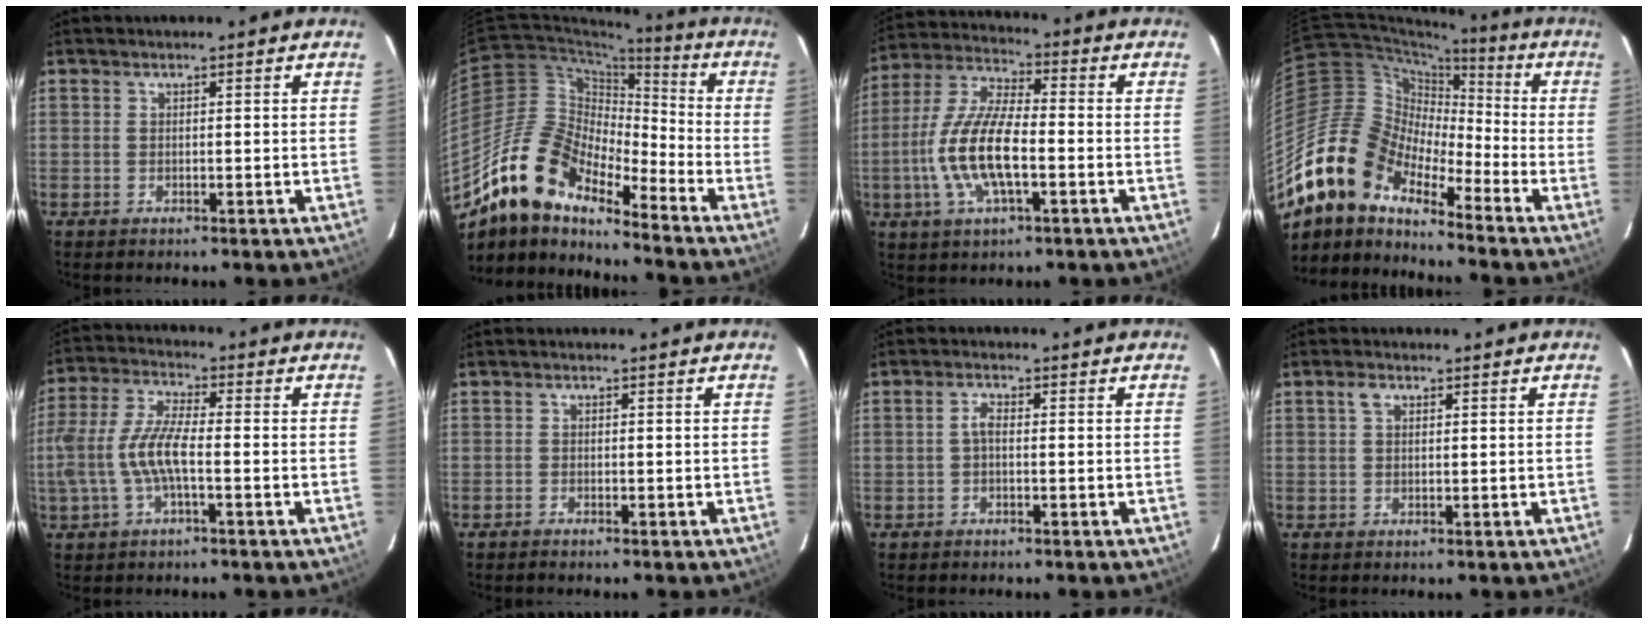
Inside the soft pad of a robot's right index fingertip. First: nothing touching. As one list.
[{"total": 15.8, "force": [-12.7, 5.5, 7.6], "torque": [-0.131, 0.001, -0.252]}, {"total": 13.8, "force": [-3.3, 4.6, 12.5], "torque": [-0.262, -0.002, -0.067]}, {"total": 16.0, "force": [-12.3, 7.7, 6.6], "torque": [-0.121, 0.009, -0.247]}, {"total": 10.2, "force": [-2.2, 2.9, 9.5], "torque": [-0.210, 0.003, -0.041]}, {"total": 0.7, "force": [-0.7, 0.0, 0.1], "torque": [-0.004, -0.002, -0.014]}, {"total": 0.7, "force": [-0.2, 0.2, 0.7], "torque": [-0.013, 0.004, -0.005]}, {"total": 1.7, "force": [0.8, 1.1, 1.0], "torque": [-0.020, 0.007, 0.014]}]